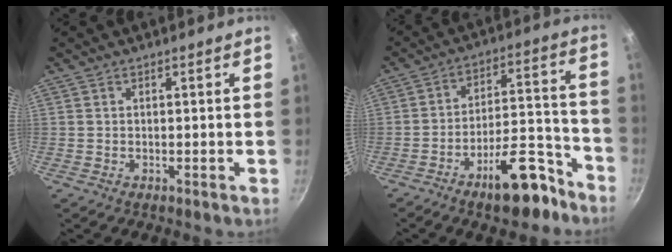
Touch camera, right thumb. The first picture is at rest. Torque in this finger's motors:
{"motor_torque": [2.14, 0.79, 1.15, -0.74, 0.35]}